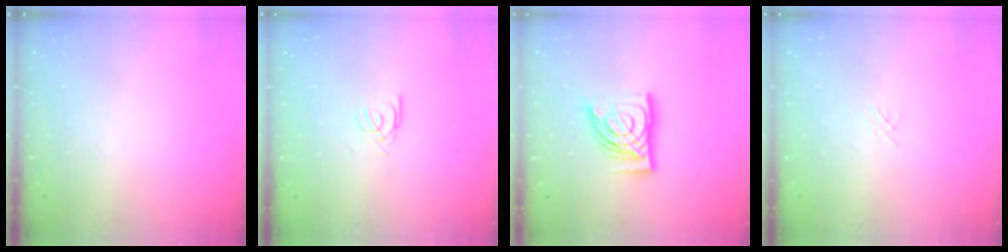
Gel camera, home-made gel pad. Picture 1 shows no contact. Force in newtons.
{"total": 2.6, "press": 2.6, "slide": 0.2}
{"total": 14.1, "press": 14.0, "slide": 1.8}
{"total": 0.0}